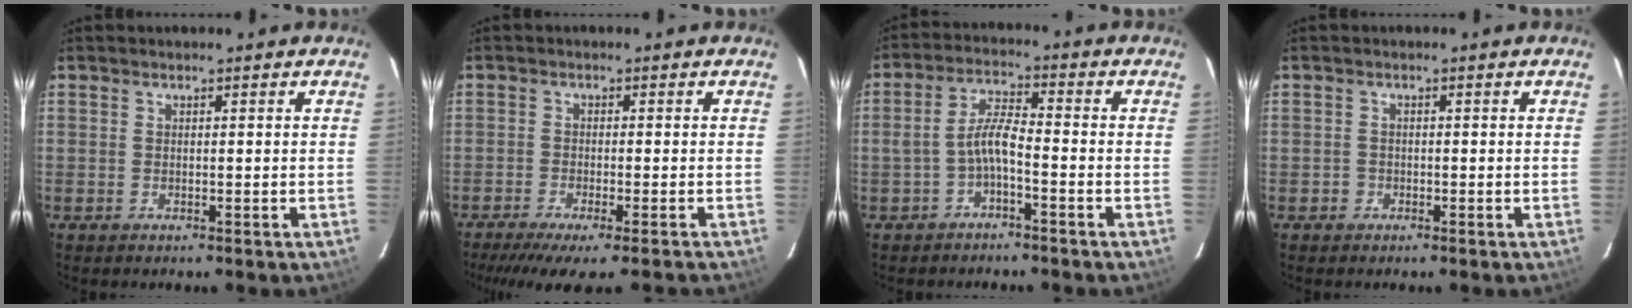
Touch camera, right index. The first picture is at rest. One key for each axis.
{"total": 11.0, "fx": -9.2, "fy": 0.6, "fz": 5.9, "tx": -0.116, "ty": -0.034, "tz": -0.141}
{"total": 4.6, "fx": -2.3, "fy": 0.9, "fz": 3.9, "tx": -0.087, "ty": 0.014, "tz": -0.042}
{"total": 1.3, "fx": -0.7, "fy": 1.1, "fz": 0.0, "tx": 0.000, "ty": 0.006, "tz": -0.010}